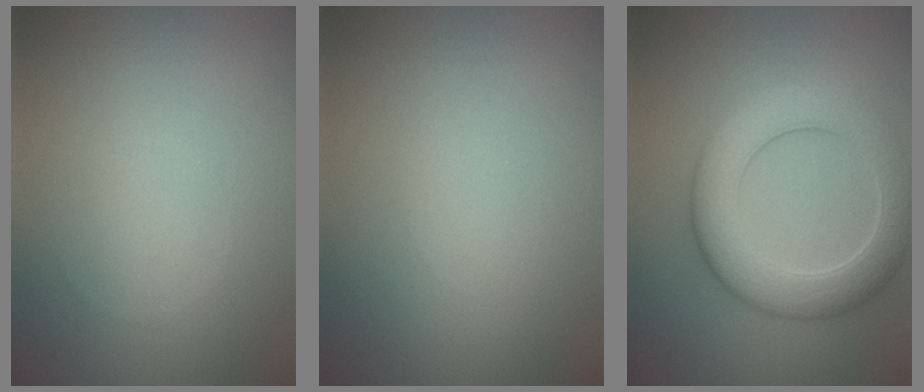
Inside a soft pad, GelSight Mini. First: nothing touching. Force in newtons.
{"total": 0.0}
{"total": 6.4, "press": 6.4, "slide": 0.7}